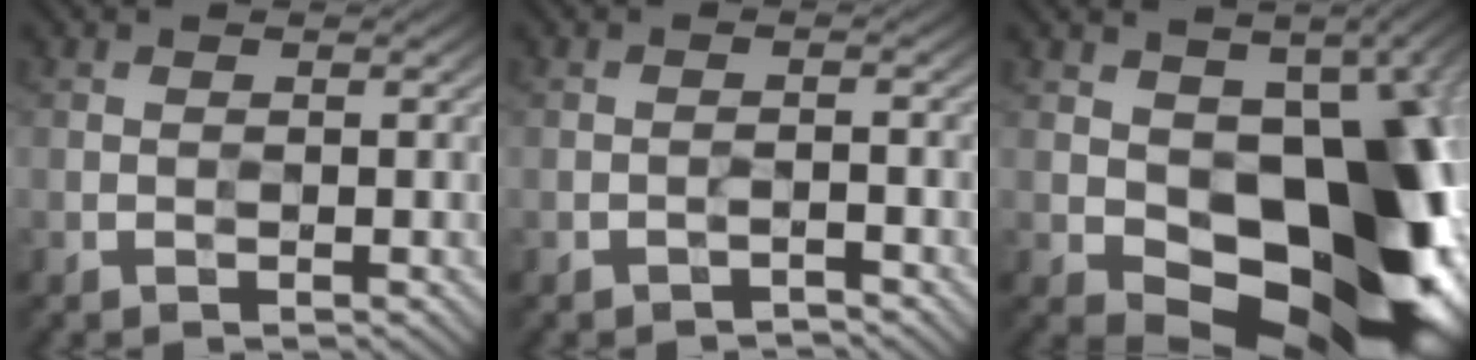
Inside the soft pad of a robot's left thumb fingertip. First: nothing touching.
{"total": 1.3, "force": [-1.0, -0.5, -0.8], "torque": [0.017, 0.008, -0.017]}
{"total": 16.4, "force": [-1.3, 10.2, 12.8], "torque": [-0.152, -0.022, -0.006]}